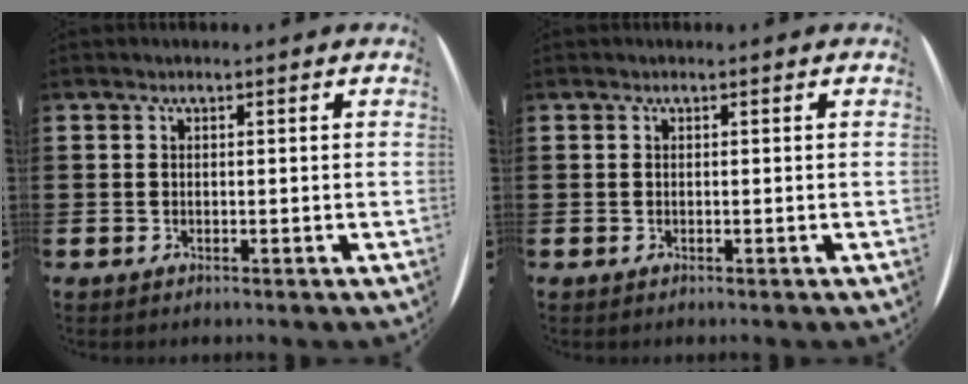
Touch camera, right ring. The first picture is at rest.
{"total": 0.0}